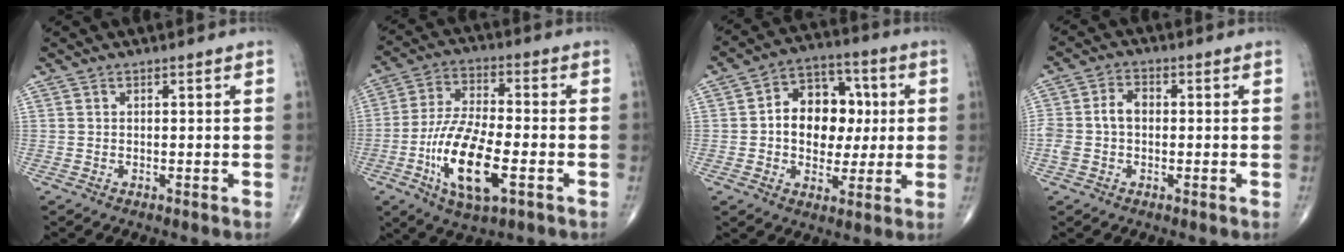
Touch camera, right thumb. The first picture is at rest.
{"total": 15.6, "force": [-5.0, 5.8, 13.6], "torque": [-0.265, 0.011, -0.088]}
{"total": 13.7, "force": [1.0, 10.0, 9.2], "torque": [-0.092, 0.021, 0.013]}
{"total": 5.7, "force": [-0.3, 4.0, 4.1], "torque": [-0.093, 0.023, -0.008]}